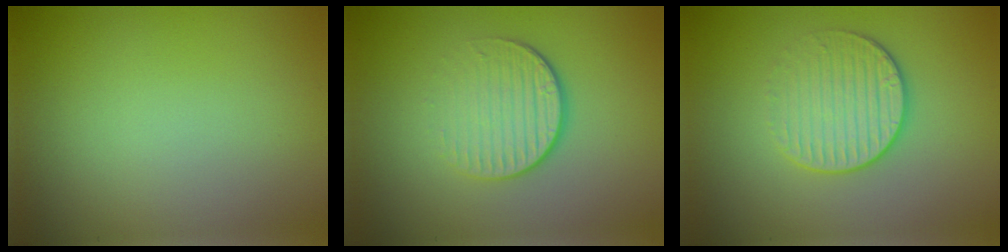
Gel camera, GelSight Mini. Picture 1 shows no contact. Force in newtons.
{"total": 4.0, "press": 2.6, "slide": 3.1}
{"total": 3.3, "press": 3.1, "slide": 1.2}